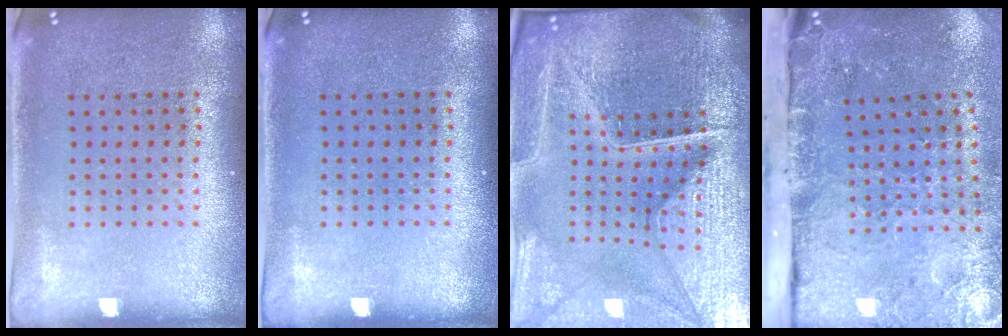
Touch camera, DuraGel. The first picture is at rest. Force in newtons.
{"total": 0.0}
{"total": 7.0, "press": 6.1, "slide": 3.5}
{"total": 4.8, "press": 3.7, "slide": 3.1}